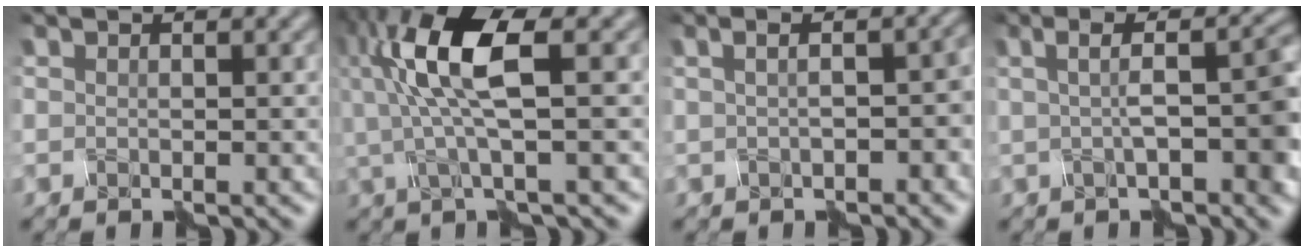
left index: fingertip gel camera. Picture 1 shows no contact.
{"total": 7.9, "force": [1.0, 1.9, 7.6], "torque": [-0.160, 0.010, 0.022]}
{"total": 3.5, "force": [-0.7, 1.1, 3.2], "torque": [-0.026, 0.012, -0.008]}
{"total": 5.2, "force": [-0.7, 1.3, 5.0], "torque": [-0.066, 0.011, -0.014]}